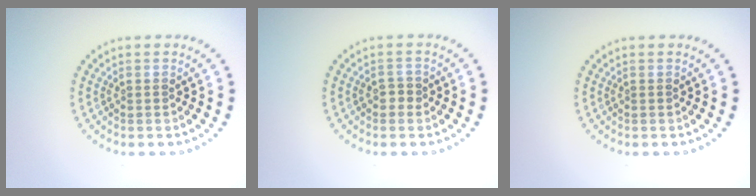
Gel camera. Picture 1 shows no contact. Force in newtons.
{"total": 1.0, "press": 0.9, "slide": 0.4}
{"total": 0.0}